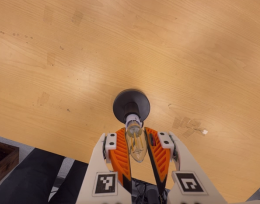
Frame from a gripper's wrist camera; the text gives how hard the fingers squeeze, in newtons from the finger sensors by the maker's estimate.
{"total": 13.7, "left": 14.4, "right": 12.9}